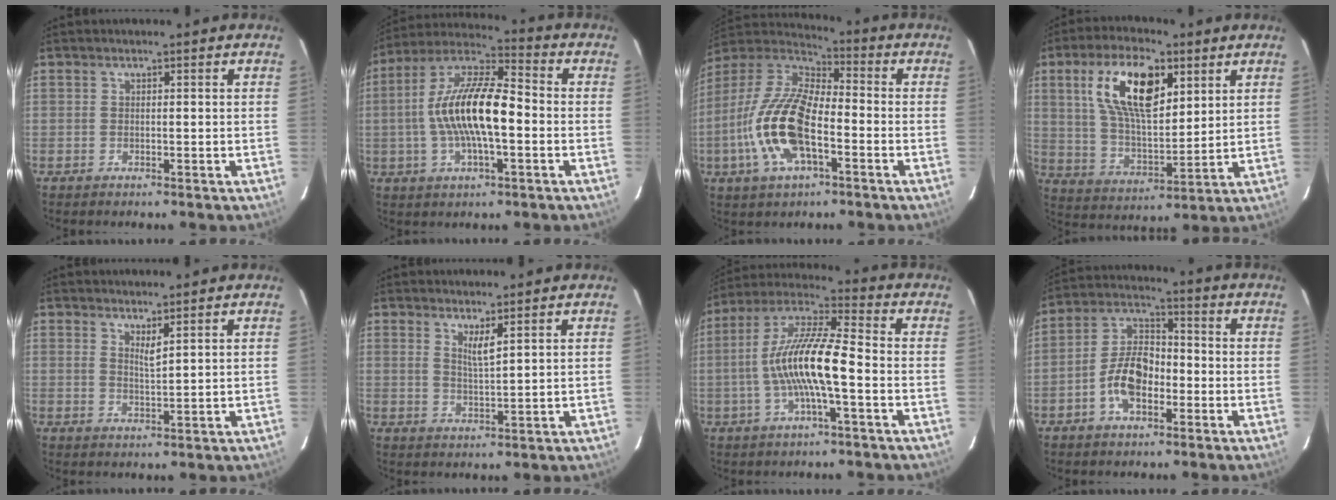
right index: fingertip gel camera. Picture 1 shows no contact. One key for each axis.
{"total": 15.8, "fx": -1.9, "fy": 5.1, "fz": 14.8, "tx": -0.286, "ty": 0.011, "tz": -0.043}
{"total": 17.7, "fx": -5.2, "fy": 7.6, "fz": 15.1, "tx": -0.318, "ty": -0.004, "tz": -0.106}
{"total": 16.2, "fx": 6.8, "fy": 7.2, "fz": 12.9, "tx": -0.232, "ty": 0.018, "tz": 0.131}
{"total": 2.3, "fx": 1.6, "fy": 0.1, "fz": 1.6, "tx": -0.028, "ty": -0.005, "tz": 0.026}
{"total": 3.0, "fx": 1.9, "fy": 0.2, "fz": 2.3, "tx": -0.042, "ty": -0.008, "tz": 0.031}
{"total": 13.1, "fx": -2.7, "fy": 2.1, "fz": 12.7, "tx": -0.247, "ty": 0.011, "tz": -0.056}
{"total": 9.3, "fx": -3.8, "fy": 5.0, "fz": 6.9, "tx": -0.141, "ty": 0.020, "tz": -0.068}